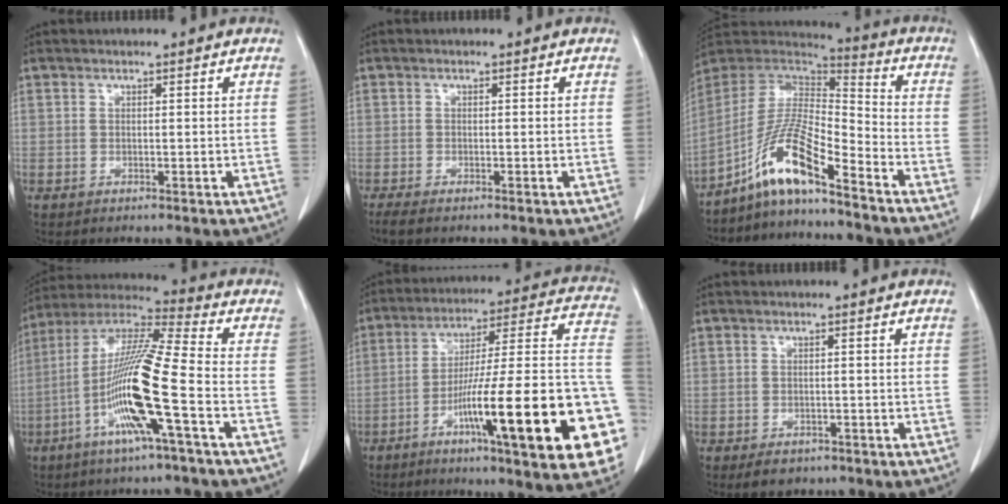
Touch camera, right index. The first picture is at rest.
{"total": 1.3, "force": [-0.9, 0.1, 0.9], "torque": [-0.025, -0.006, -0.020]}
{"total": 11.6, "force": [-8.1, 1.1, 8.3], "torque": [-0.167, 0.011, -0.155]}
{"total": 15.9, "force": [-5.0, -0.5, 15.1], "torque": [-0.302, -0.004, -0.106]}
{"total": 28.7, "force": [-9.4, 2.0, 27.0], "torque": [-0.302, -0.009, -0.148]}
{"total": 3.3, "force": [-2.2, 2.1, 1.2], "torque": [-0.014, 0.001, -0.023]}